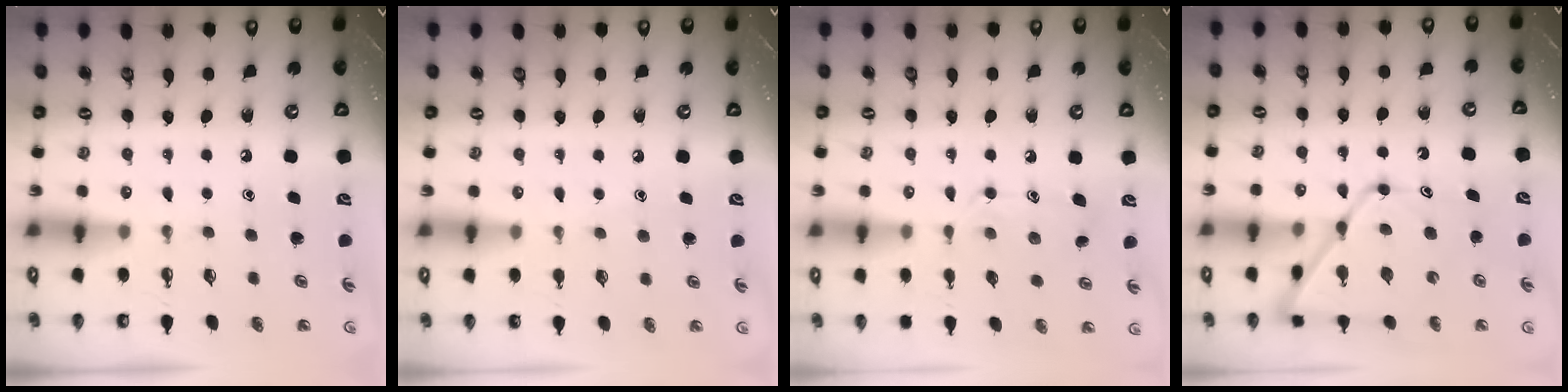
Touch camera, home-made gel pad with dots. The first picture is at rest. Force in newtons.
{"total": 3.0, "press": 2.9, "slide": 0.4}
{"total": 10.4, "press": 10.4, "slide": 0.2}
{"total": 13.6, "press": 13.5, "slide": 1.2}